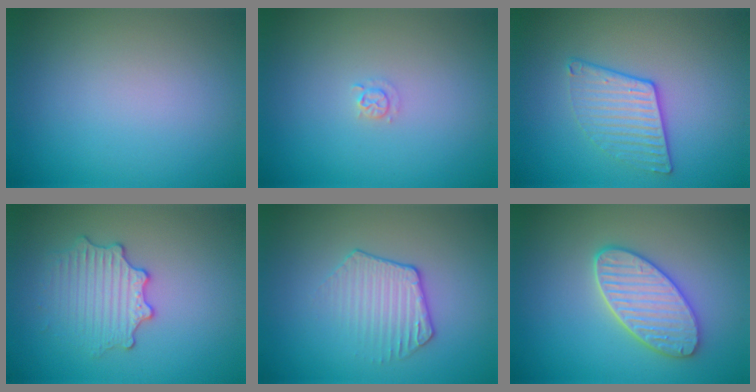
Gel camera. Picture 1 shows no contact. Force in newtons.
{"total": 0.9, "press": 0.9, "slide": 0.1}
{"total": 2.8, "press": 2.3, "slide": 1.6}
{"total": 2.9, "press": 2.8, "slide": 0.9}
{"total": 2.3, "press": 1.8, "slide": 1.4}
{"total": 4.7, "press": 4.2, "slide": 2.1}